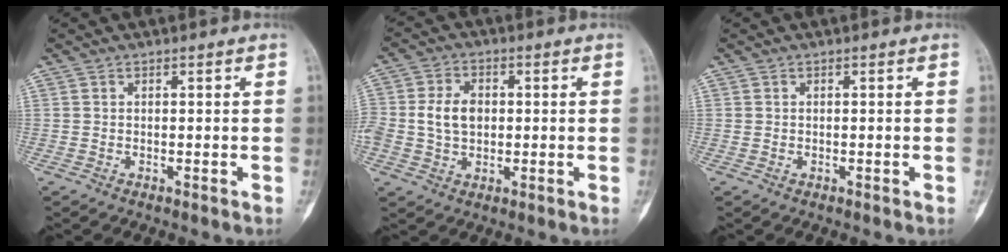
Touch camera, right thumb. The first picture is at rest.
{"total": 6.8, "force": [0.3, 5.0, 4.6], "torque": [-0.078, 0.012, 0.006]}
{"total": 0.0}